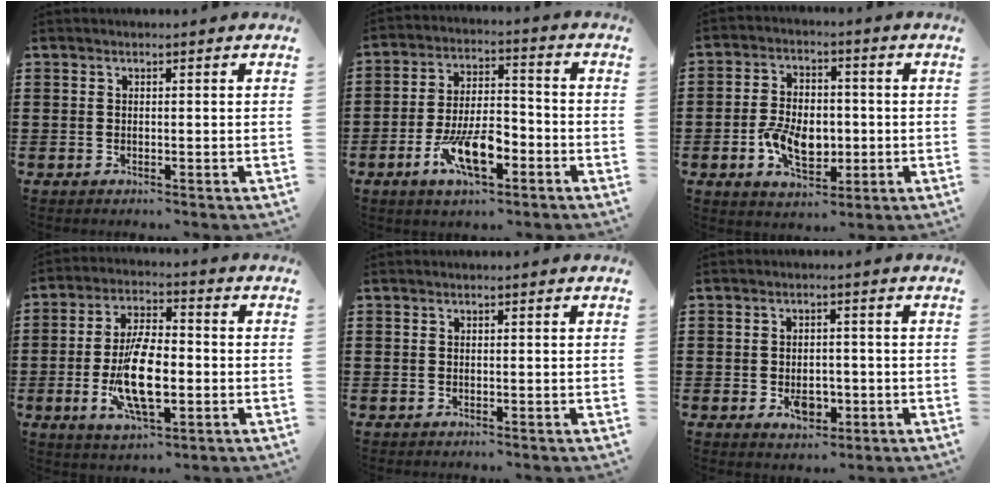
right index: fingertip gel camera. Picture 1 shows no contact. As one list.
[{"total": 9.7, "force": [-4.6, 3.8, 7.7], "torque": [-0.153, 0.002, -0.079]}, {"total": 7.9, "force": [-1.8, 4.9, 6.0], "torque": [-0.125, 0.002, -0.037]}, {"total": 11.6, "force": [-2.3, 4.6, 10.5], "torque": [-0.220, -0.013, -0.039]}, {"total": 0.0}, {"total": 4.2, "force": [-1.2, 2.6, 3.0], "torque": [-0.040, -0.005, -0.021]}]